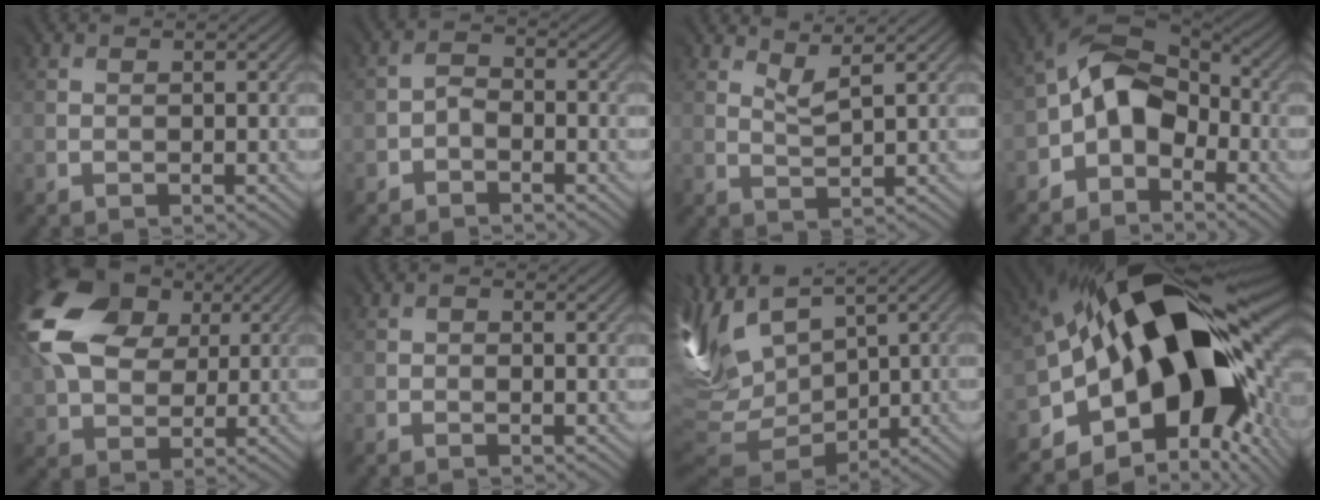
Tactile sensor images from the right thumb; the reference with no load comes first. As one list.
[{"total": 1.8, "force": [-1.4, 0.9, 0.5], "torque": [-0.012, 0.005, -0.035]}, {"total": 2.4, "force": [2.1, 0.2, 1.2], "torque": [-0.030, -0.002, 0.046]}, {"total": 7.8, "force": [-2.5, 5.2, 5.2], "torque": [-0.090, 0.011, -0.067]}, {"total": 16.6, "force": [6.3, 11.1, 10.6], "torque": [-0.249, 0.035, 0.116]}, {"total": 1.1, "force": [0.5, 0.5, 0.9], "torque": [-0.017, -0.003, 0.005]}, {"total": 13.6, "force": [3.6, 8.5, 10.0], "torque": [-0.270, 0.019, 0.063]}, {"total": 19.6, "force": [-1.7, 11.4, 15.9], "torque": [-0.270, -0.015, -0.036]}]